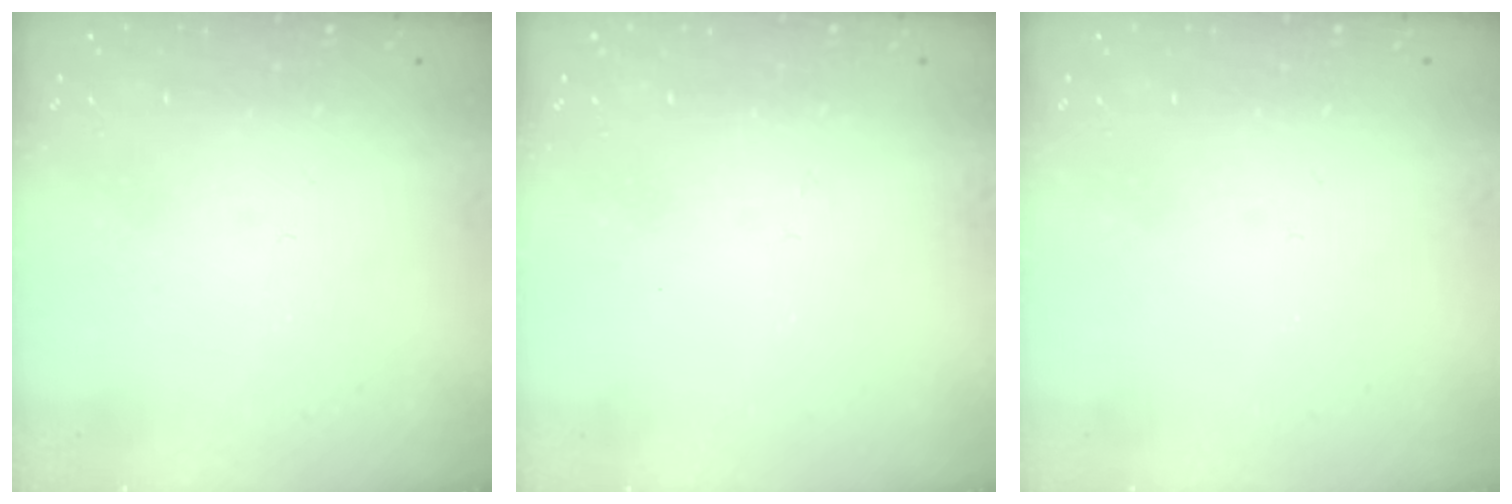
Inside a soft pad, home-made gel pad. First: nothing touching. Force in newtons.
{"total": 2.8, "press": 2.8, "slide": 0.4}
{"total": 0.0}